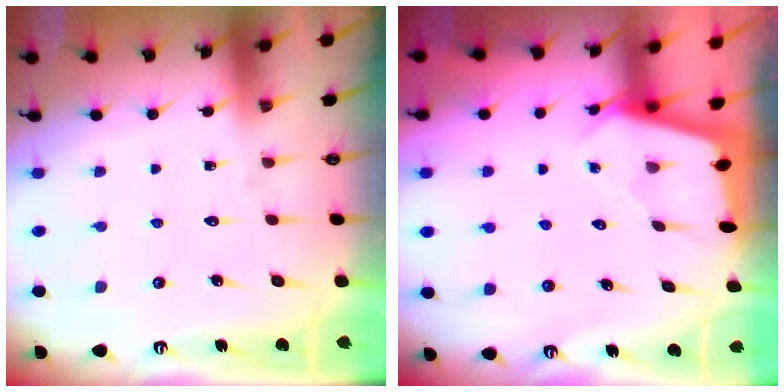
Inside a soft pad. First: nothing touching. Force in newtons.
{"total": 2.4, "press": 2.4, "slide": 0.3}